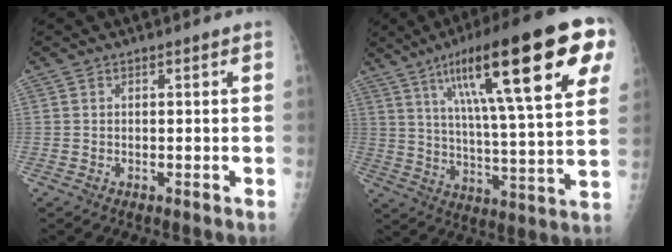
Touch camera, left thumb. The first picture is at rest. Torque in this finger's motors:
{"motor_torque": [1.68, 1.34, 2.02, -0.75, 0.55]}